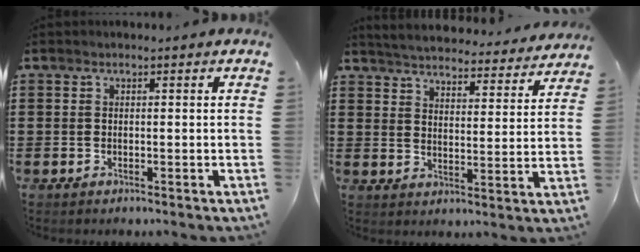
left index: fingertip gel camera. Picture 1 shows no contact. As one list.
[{"total": 4.6, "force": [4.6, -0.2, 0.5], "torque": [-0.034, -0.038, 0.076]}]